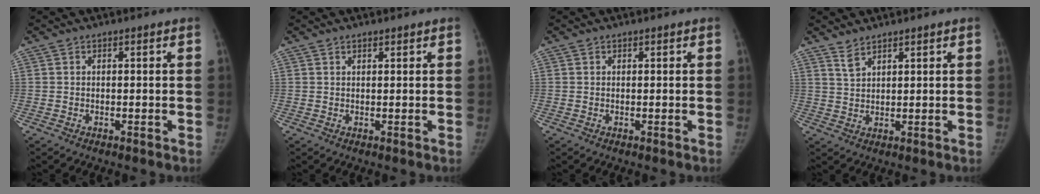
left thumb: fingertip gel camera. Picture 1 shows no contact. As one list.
[{"total": 0.9, "force": [0.7, 0.3, 0.3], "torque": [-0.004, -0.005, 0.011]}, {"total": 0.0}, {"total": 2.9, "force": [2.4, 1.1, 1.0], "torque": [-0.012, -0.015, 0.051]}]